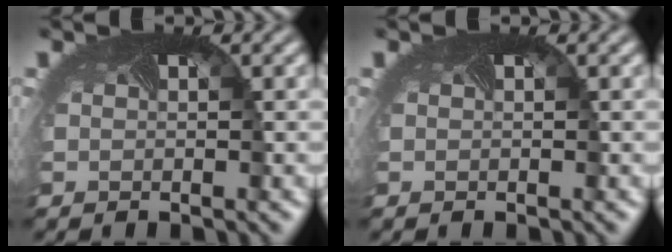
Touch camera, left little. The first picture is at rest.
{"total": 0.0}